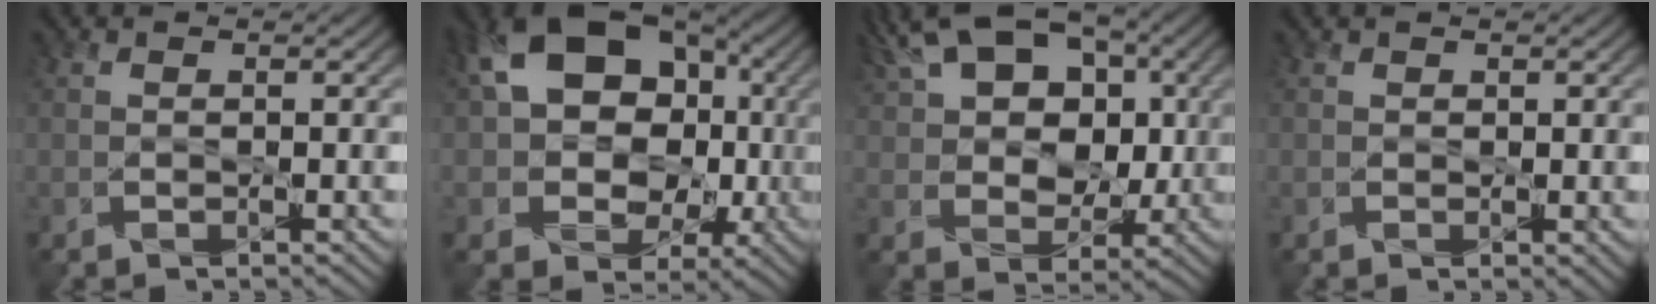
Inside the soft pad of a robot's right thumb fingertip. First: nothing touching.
{"total": 16.9, "force": [2.3, 13.1, 10.4], "torque": [-0.175, 0.009, 0.035]}
{"total": 13.7, "force": [4.4, 8.8, 9.5], "torque": [-0.181, 0.015, 0.062]}
{"total": 0.7, "force": [0.3, 0.5, 0.4], "torque": [-0.005, -0.003, 0.007]}